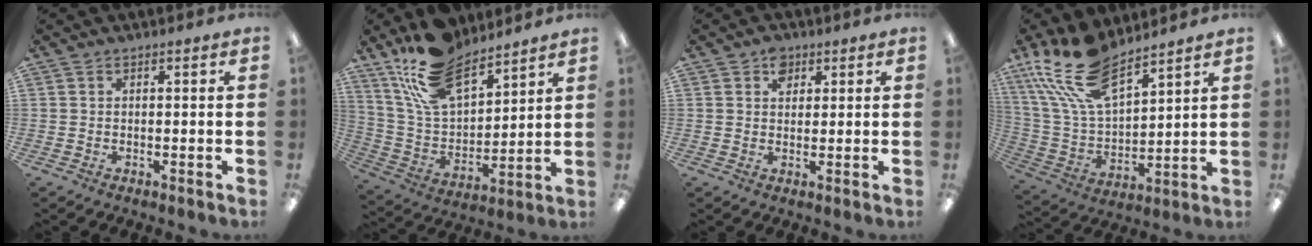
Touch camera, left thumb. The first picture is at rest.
{"total": 17.9, "force": [13.6, 7.9, 8.5], "torque": [-0.186, -0.067, 0.252]}
{"total": 2.7, "force": [1.6, 1.7, 1.3], "torque": [-0.013, -0.003, 0.024]}
{"total": 18.9, "force": [13.3, 7.8, 10.9], "torque": [-0.256, -0.065, 0.240]}